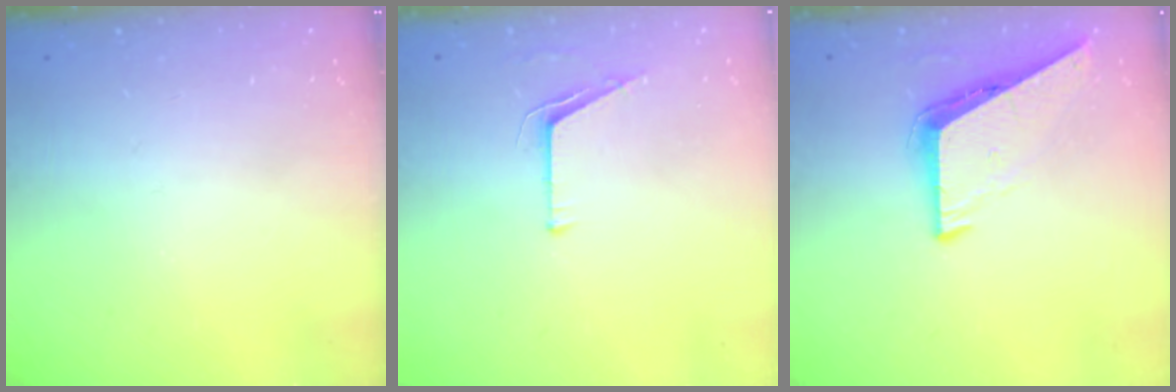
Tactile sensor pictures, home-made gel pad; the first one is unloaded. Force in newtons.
{"total": 4.6, "press": 4.5, "slide": 0.3}
{"total": 8.4, "press": 8.4, "slide": 0.9}